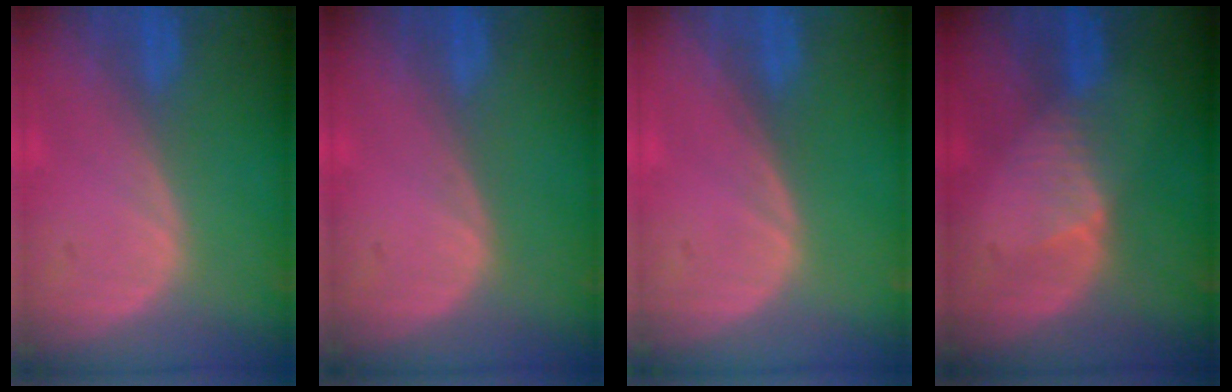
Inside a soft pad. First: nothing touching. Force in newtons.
{"total": 0.0}
{"total": 0.0}
{"total": 2.7, "press": 2.7, "slide": 0.3}